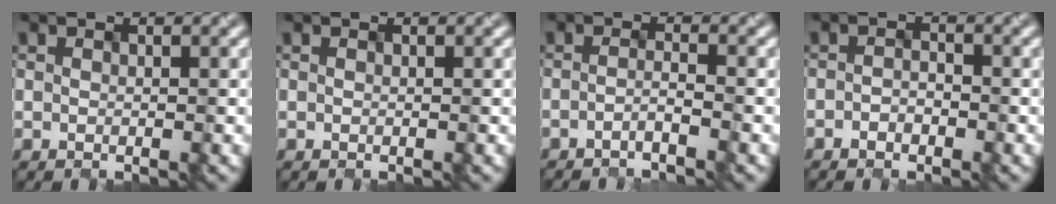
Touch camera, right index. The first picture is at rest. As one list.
[{"total": 0.0}, {"total": 1.5, "force": [-1.2, 0.1, 1.0], "torque": [-0.016, 0.004, -0.029]}, {"total": 1.6, "force": [-0.9, 1.0, 1.0], "torque": [-0.016, 0.002, -0.019]}]